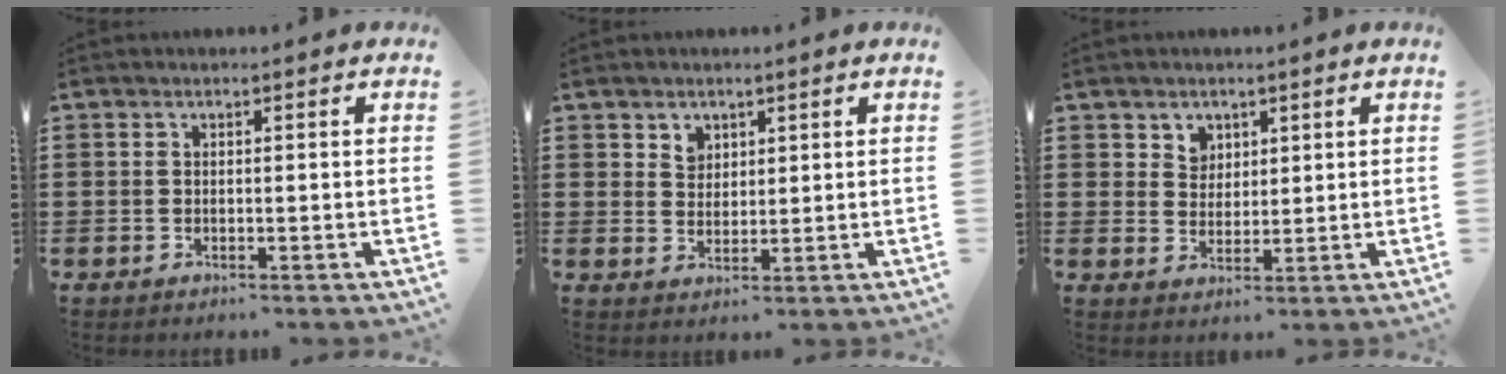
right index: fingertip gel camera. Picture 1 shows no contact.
{"total": 2.7, "force": [1.9, 1.9, 0.2], "torque": [-0.012, 0.007, 0.036]}
{"total": 3.3, "force": [2.1, 2.5, 0.2], "torque": [-0.016, 0.011, 0.040]}